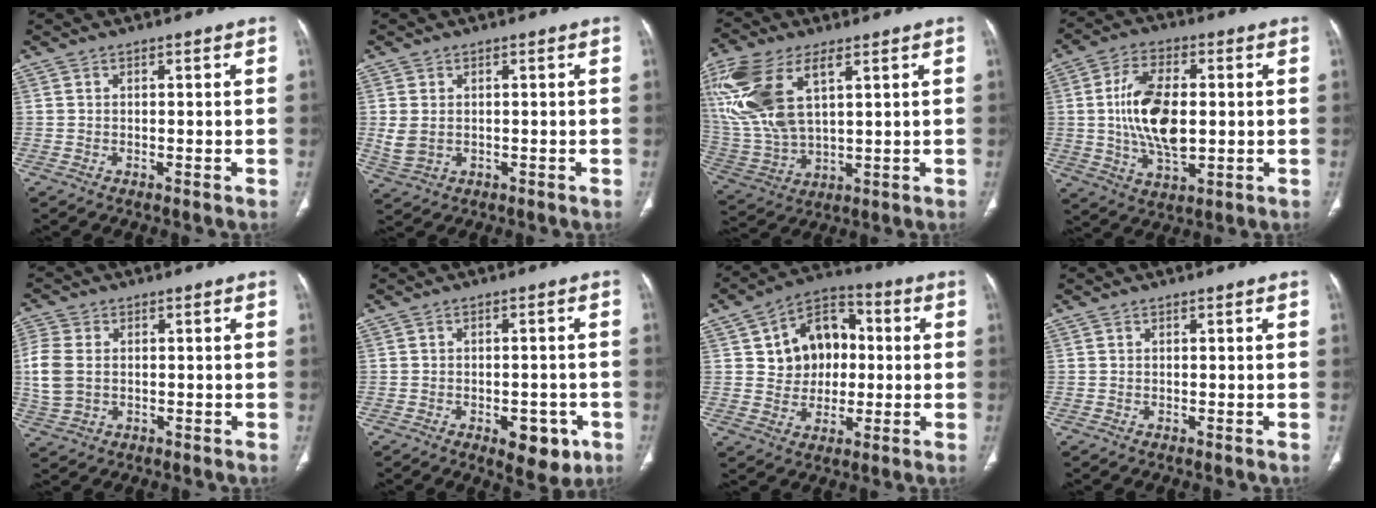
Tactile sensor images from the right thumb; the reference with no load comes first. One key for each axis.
{"total": 3.9, "fx": 0.1, "fy": 2.9, "fz": 2.7, "tx": -0.063, "ty": -0.004, "tz": 0.012}
{"total": 18.9, "fx": 7.1, "fy": 9.2, "fz": 14.9, "tx": -0.342, "ty": -0.015, "tz": 0.144}
{"total": 14.1, "fx": 0.6, "fy": 7.3, "fz": 12.1, "tx": -0.221, "ty": -0.002, "tz": 0.013}
{"total": 7.5, "fx": 0.1, "fy": 5.3, "fz": 5.2, "tx": -0.136, "ty": 0.003, "tz": 0.004}
{"total": 7.3, "fx": -3.2, "fy": 3.9, "fz": 5.3, "tx": -0.044, "ty": 0.010, "tz": -0.033}
{"total": 13.2, "fx": 2.0, "fy": 10.3, "fz": 8.1, "tx": -0.081, "ty": 0.016, "tz": 0.029}
{"total": 0.0}